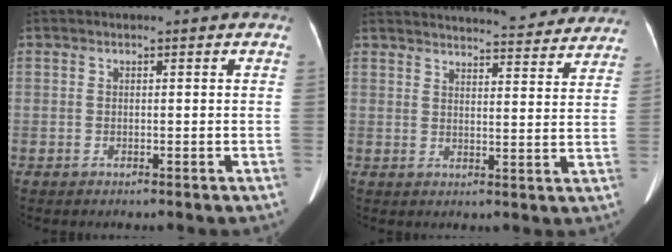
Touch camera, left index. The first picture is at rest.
{"total": 21.7, "force": [20.5, 3.3, 6.3], "torque": [-0.081, -0.031, 0.238]}